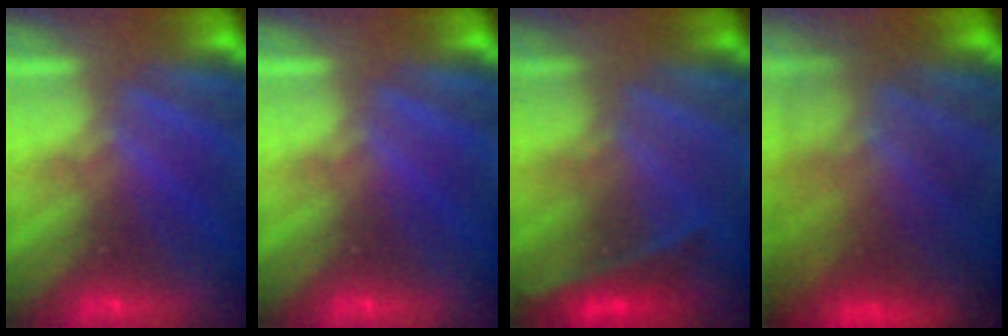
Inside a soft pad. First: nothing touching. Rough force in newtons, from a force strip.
{"total": 0.0}
{"total": 2.4}
{"total": 9.5}